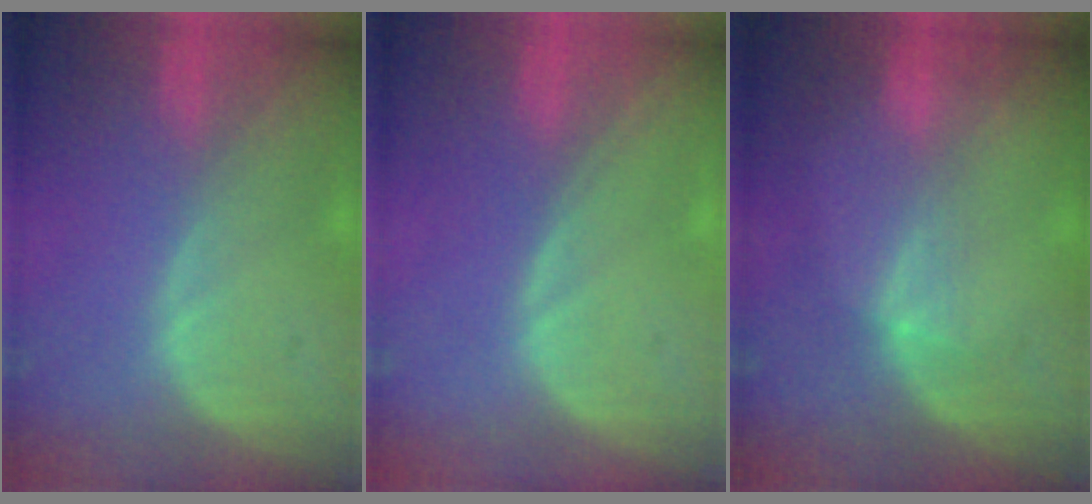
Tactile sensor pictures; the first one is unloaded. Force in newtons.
{"total": 0.0}
{"total": 2.4, "press": 2.1, "slide": 1.2}